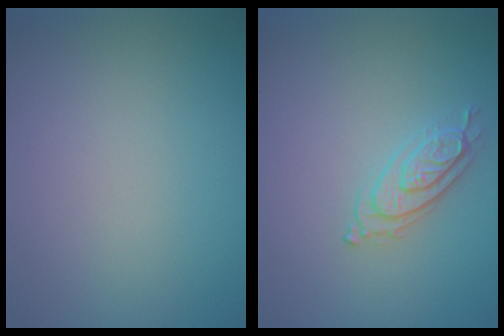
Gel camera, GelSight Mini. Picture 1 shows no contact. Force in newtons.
{"total": 2.2, "press": 2.2, "slide": 0.4}